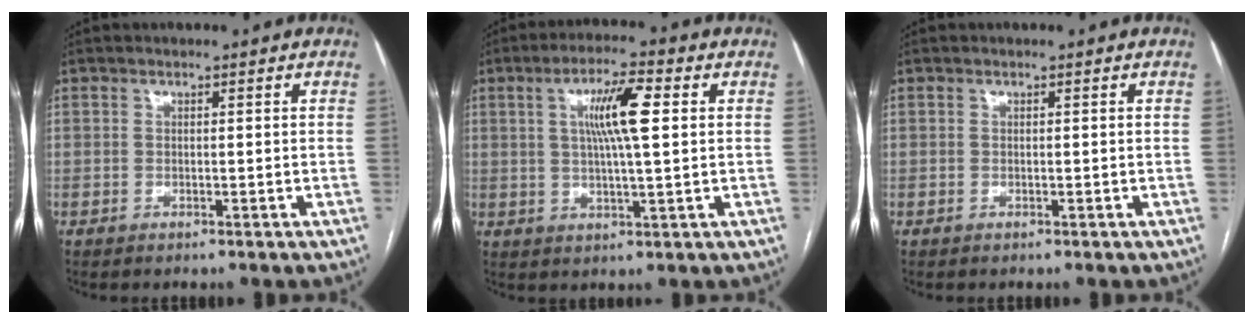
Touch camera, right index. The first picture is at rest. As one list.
[{"total": 8.6, "force": [2.0, 0.9, 8.3], "torque": [-0.152, 0.010, 0.034]}, {"total": 0.0}]